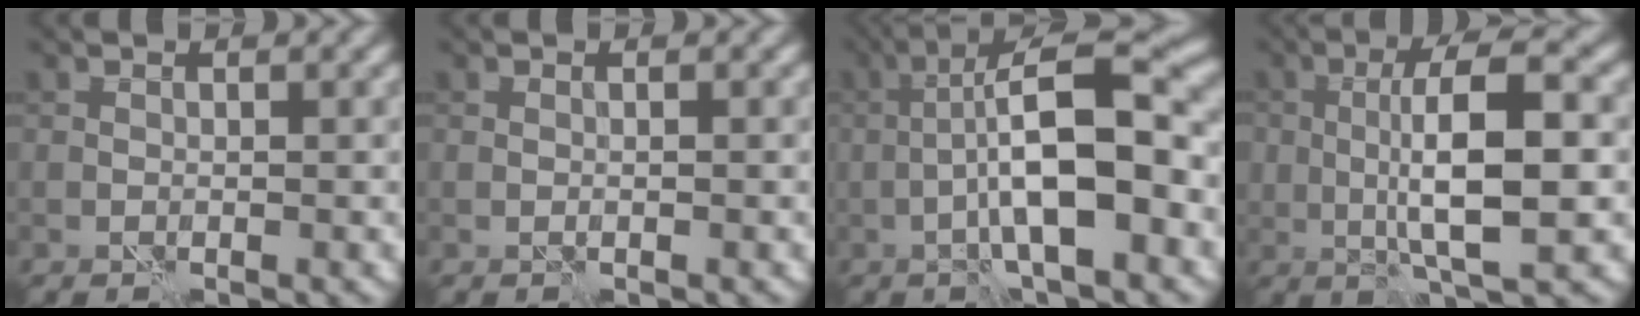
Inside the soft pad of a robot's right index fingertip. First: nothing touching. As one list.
[{"total": 0.0}, {"total": 9.3, "force": [-2.1, 2.1, 8.8], "torque": [-0.139, 0.024, -0.041]}, {"total": 7.9, "force": [-0.3, 2.4, 7.5], "torque": [-0.132, 0.004, -0.009]}]